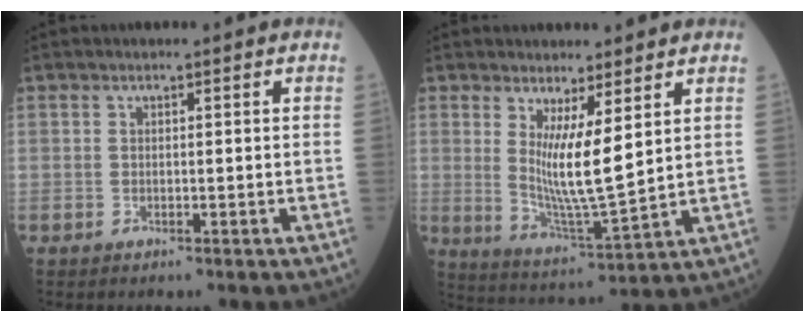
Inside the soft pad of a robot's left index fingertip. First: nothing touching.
{"total": 8.2, "force": [2.6, 0.6, 7.7], "torque": [-0.153, -0.029, 0.053]}